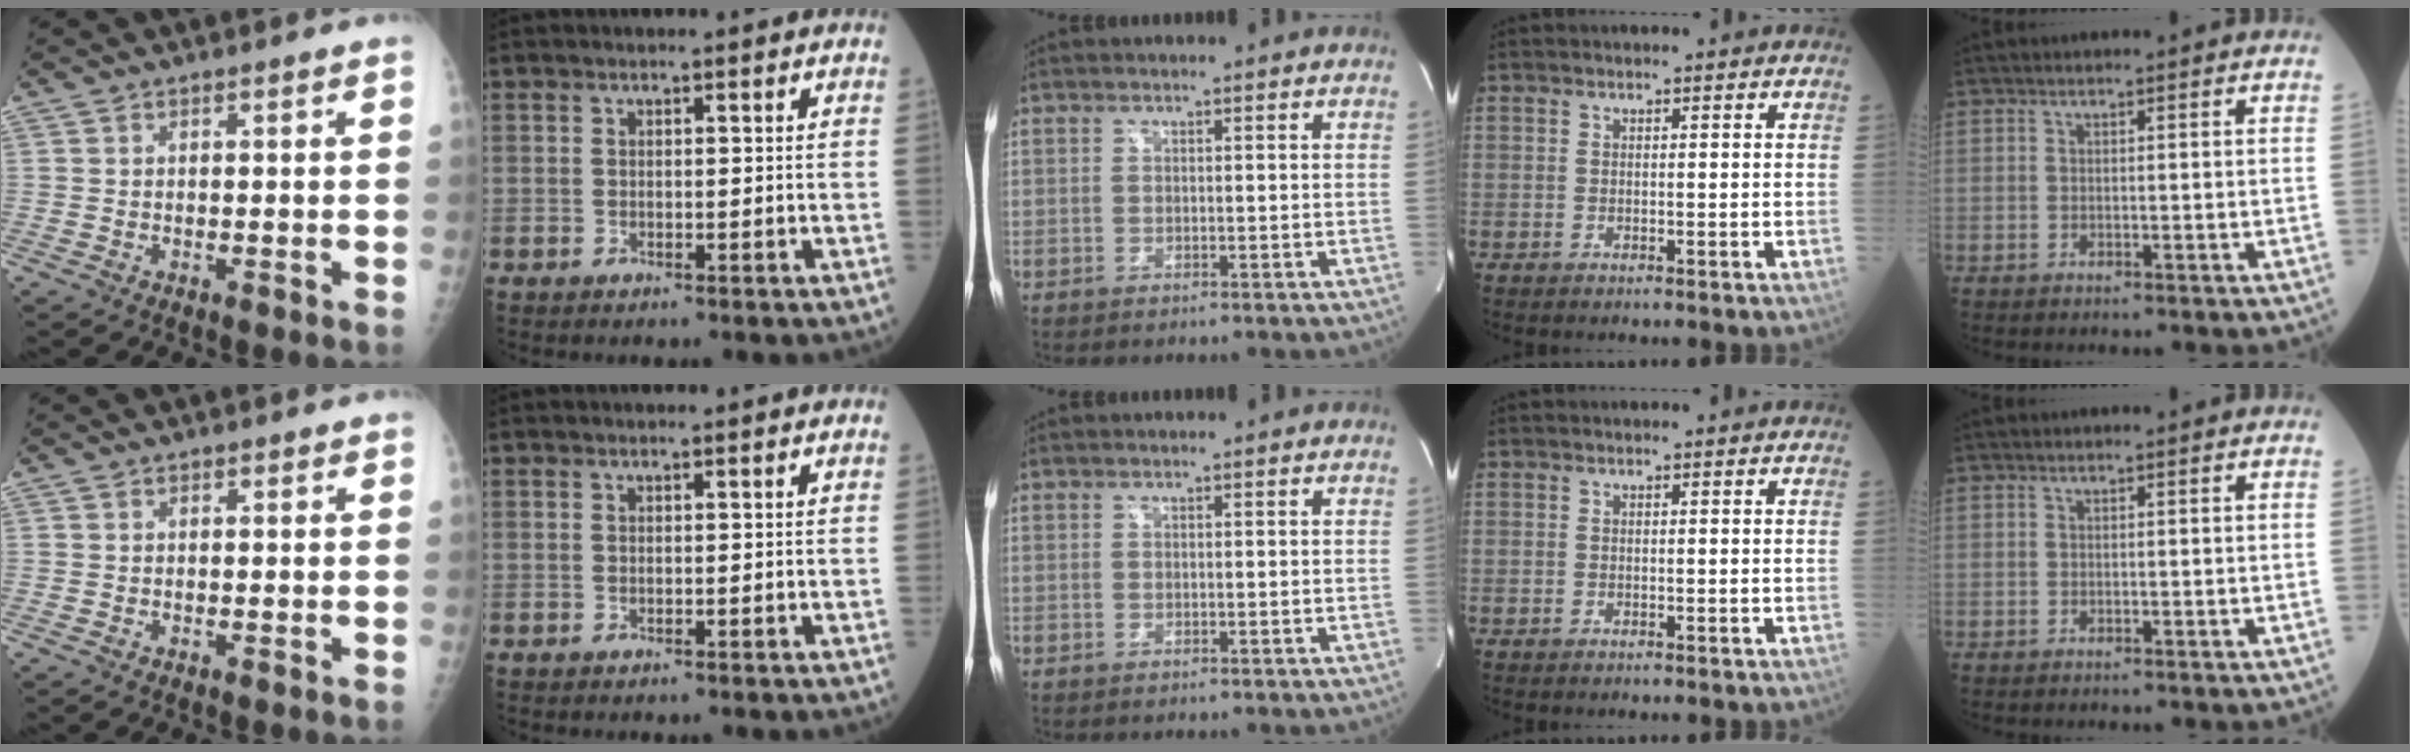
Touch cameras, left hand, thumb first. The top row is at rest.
{}